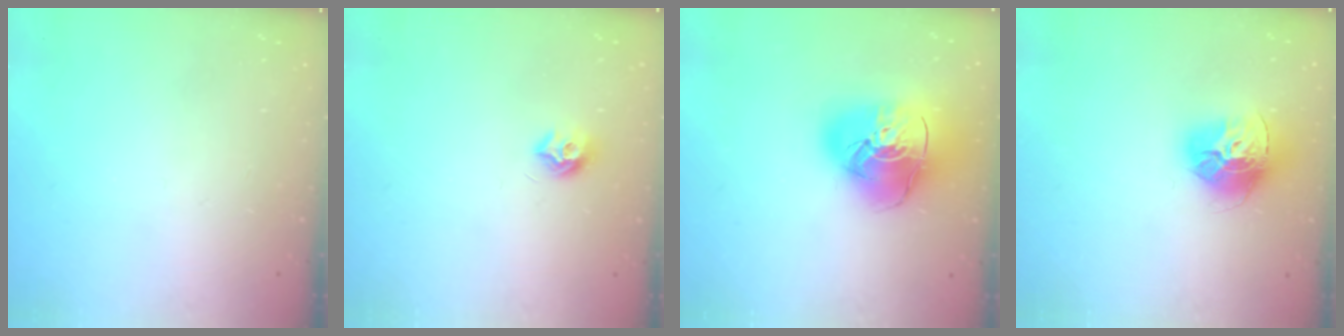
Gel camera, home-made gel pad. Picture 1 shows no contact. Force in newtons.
{"total": 7.9, "press": 7.9, "slide": 0.6}
{"total": 19.5, "press": 19.4, "slide": 2.3}
{"total": 14.8, "press": 14.8, "slide": 1.6}